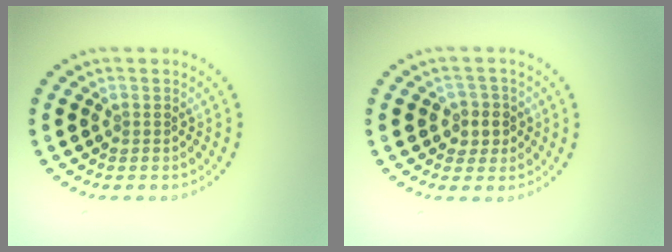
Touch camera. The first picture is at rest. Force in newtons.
{"total": 2.1, "press": 1.9, "slide": 0.7}